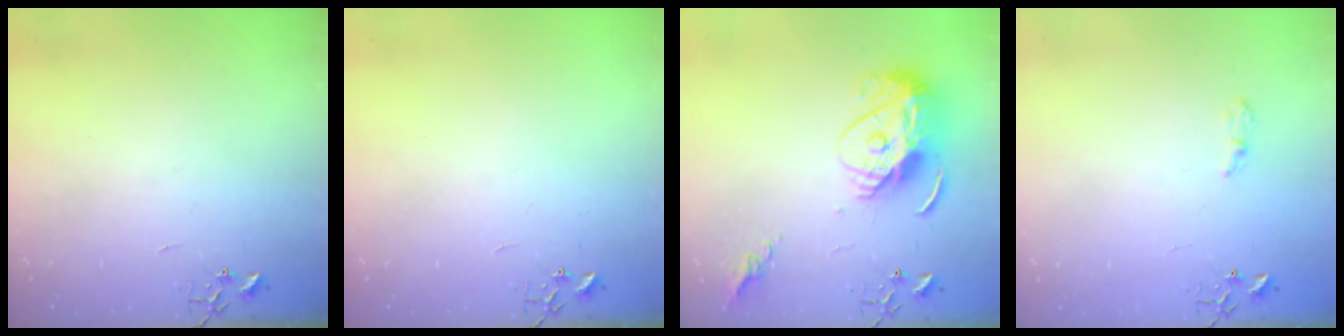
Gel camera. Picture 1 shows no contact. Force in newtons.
{"total": 0.0}
{"total": 15.5, "press": 15.4, "slide": 1.3}
{"total": 3.8, "press": 3.8, "slide": 0.6}